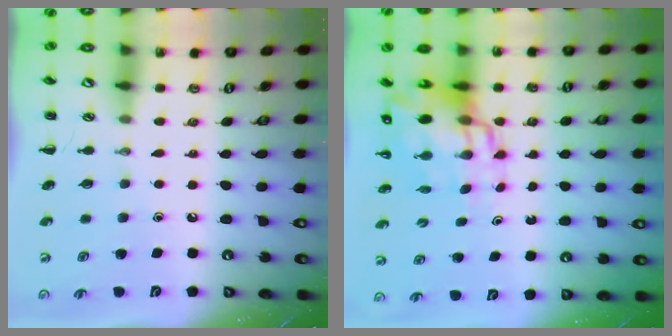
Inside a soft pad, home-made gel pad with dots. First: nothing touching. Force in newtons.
{"total": 13.2, "press": 12.7, "slide": 3.7}